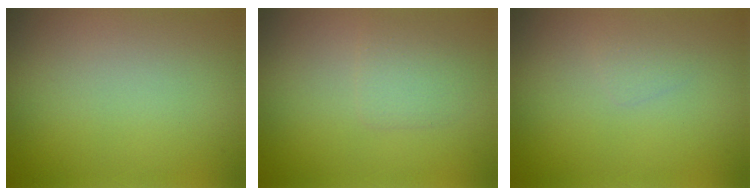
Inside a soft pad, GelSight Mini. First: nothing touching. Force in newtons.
{"total": 1.9, "press": 1.9, "slide": 0.1}
{"total": 0.7, "press": 0.7, "slide": 0.0}